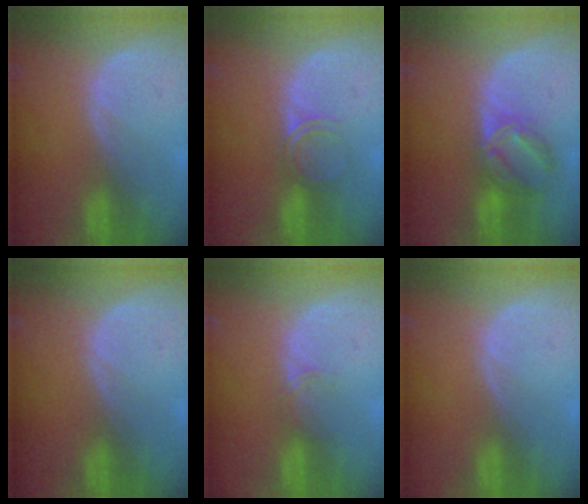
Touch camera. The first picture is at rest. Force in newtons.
{"total": 2.9, "press": 2.6, "slide": 1.1}
{"total": 6.0, "press": 5.8, "slide": 1.4}
{"total": 0.0}
{"total": 1.3, "press": 1.2, "slide": 0.2}
{"total": 0.0}